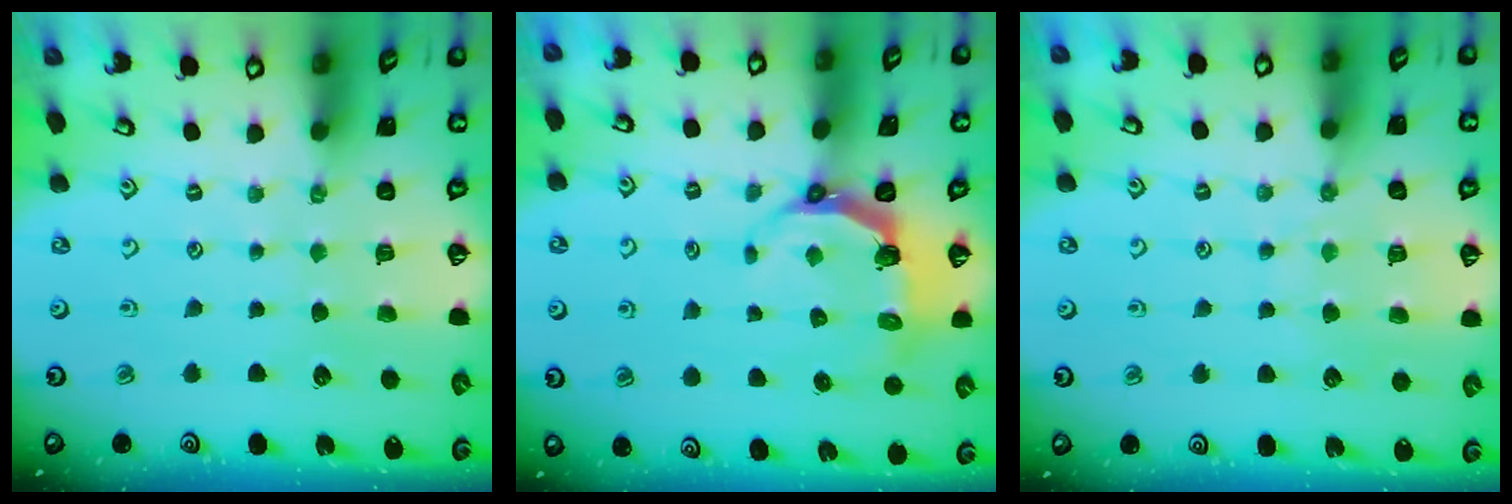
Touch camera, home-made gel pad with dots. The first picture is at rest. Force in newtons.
{"total": 5.7, "press": 4.3, "slide": 3.8}
{"total": 7.6, "press": 7.6, "slide": 0.9}